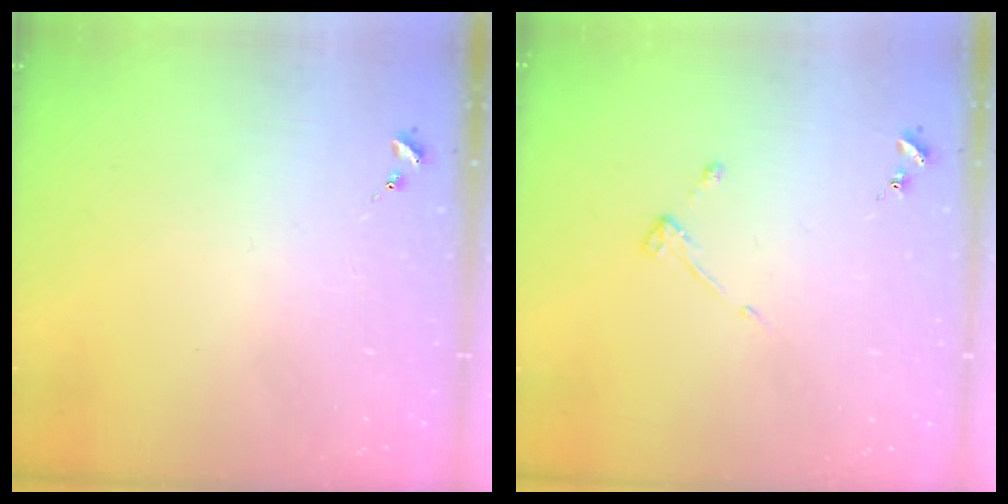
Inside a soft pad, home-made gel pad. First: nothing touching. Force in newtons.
{"total": 2.9, "press": 2.9, "slide": 0.5}